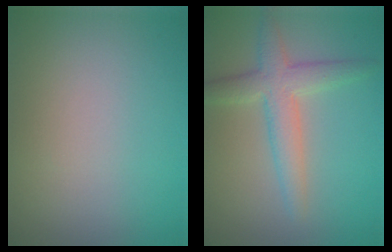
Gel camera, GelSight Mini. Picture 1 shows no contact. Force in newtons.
{"total": 3.9, "press": 3.9, "slide": 0.2}